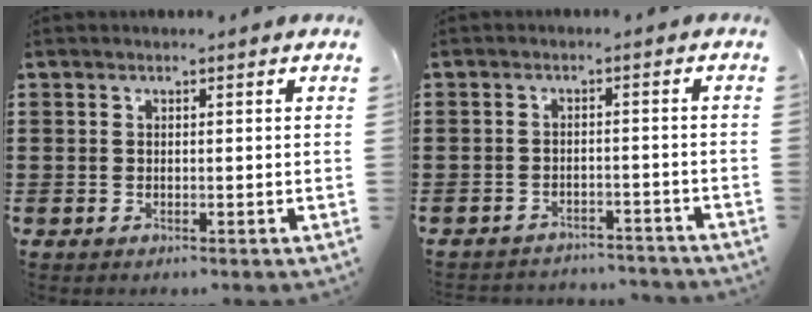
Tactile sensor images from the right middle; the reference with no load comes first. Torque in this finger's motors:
{"motor_torque": [0.34, -0.16, 0.24, 0.08]}